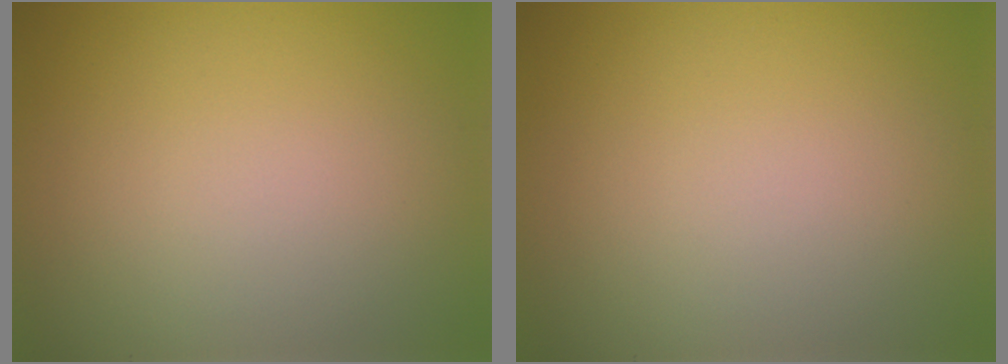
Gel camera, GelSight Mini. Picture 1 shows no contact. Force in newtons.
{"total": 0.0}